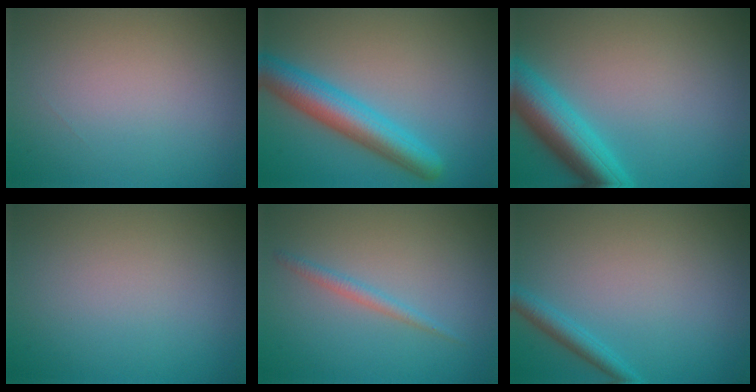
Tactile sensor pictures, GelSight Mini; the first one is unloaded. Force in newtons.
{"total": 5.5, "press": 5.5, "slide": 0.2}
{"total": 6.2, "press": 6.2, "slide": 0.4}
{"total": 0.0}
{"total": 1.2, "press": 1.2, "slide": 0.0}
{"total": 1.9, "press": 1.9, "slide": 0.1}